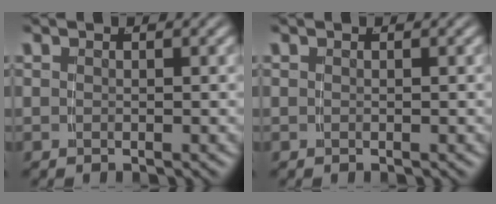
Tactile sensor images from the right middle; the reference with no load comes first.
{"total": 0.0}